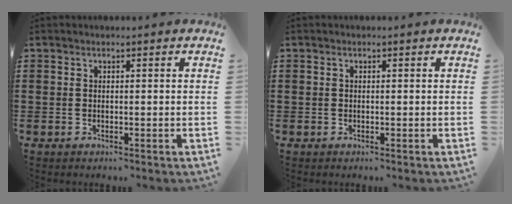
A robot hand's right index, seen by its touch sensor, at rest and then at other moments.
{"total": 0.0}